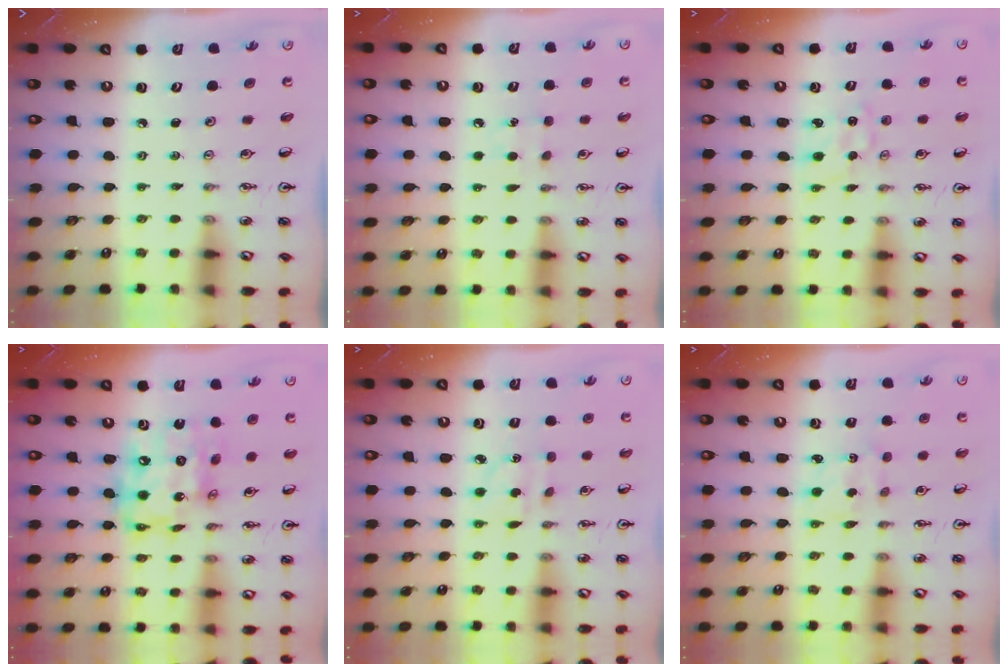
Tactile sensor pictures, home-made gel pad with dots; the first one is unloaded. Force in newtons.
{"total": 6.4, "press": 6.3, "slide": 0.7}
{"total": 1.7, "press": 1.7, "slide": 0.3}
{"total": 15.1, "press": 15.0, "slide": 1.4}
{"total": 3.5, "press": 3.5, "slide": 0.7}
{"total": 2.4, "press": 2.3, "slide": 0.8}